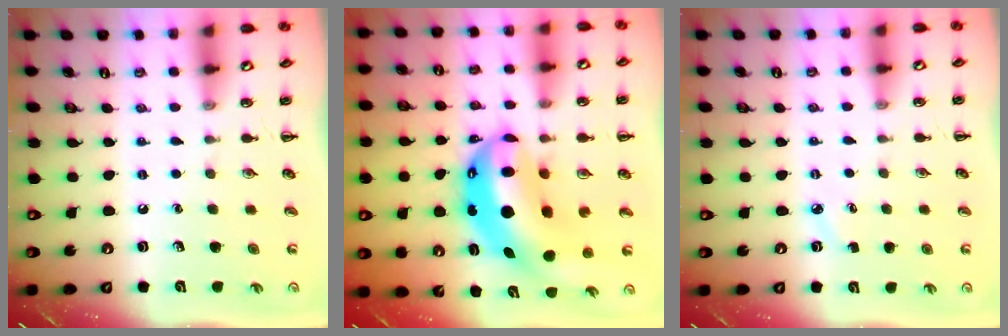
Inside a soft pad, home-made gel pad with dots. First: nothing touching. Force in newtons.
{"total": 14.4, "press": 14.0, "slide": 3.3}
{"total": 2.0, "press": 1.9, "slide": 0.7}